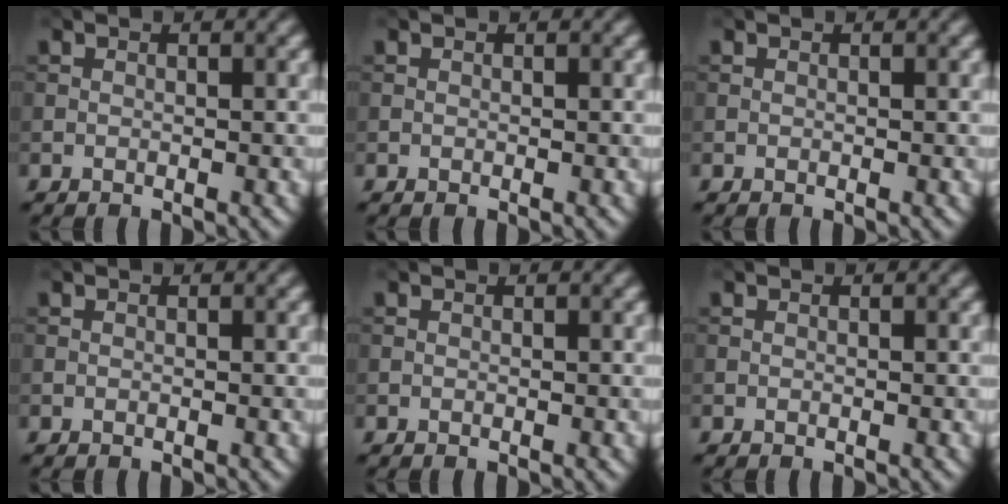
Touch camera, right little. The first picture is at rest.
{"total": 0.0}
{"total": 0.0}
{"total": 0.0}
{"total": 0.0}
{"total": 0.0}